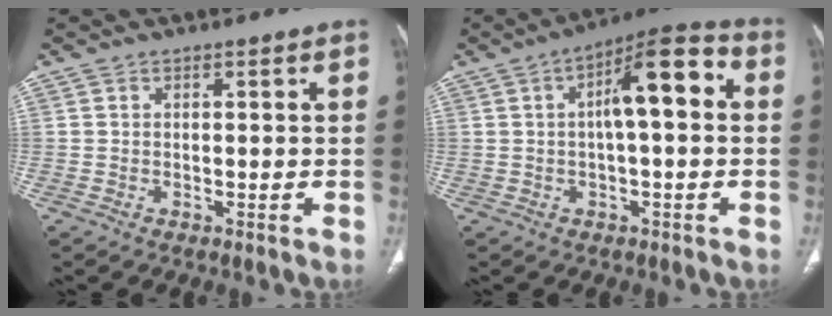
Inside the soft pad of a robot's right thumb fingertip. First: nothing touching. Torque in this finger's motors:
{"motor_torque": [1.73, 3.28, 1.29, -0.21, 0.09]}